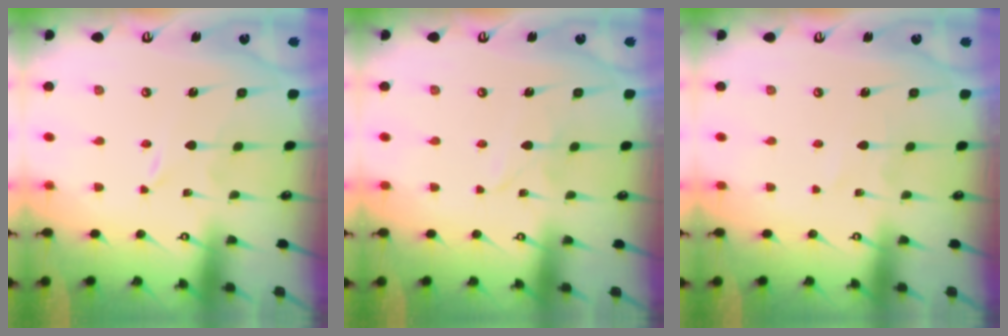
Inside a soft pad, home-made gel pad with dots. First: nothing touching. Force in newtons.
{"total": 2.4, "press": 2.4, "slide": 0.3}
{"total": 2.6, "press": 2.5, "slide": 0.4}